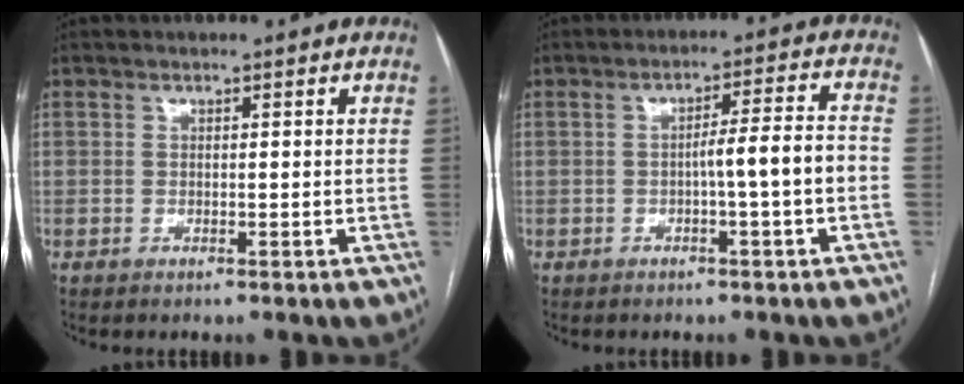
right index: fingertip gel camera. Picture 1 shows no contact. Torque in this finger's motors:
{"motor_torque": [0.78, -0.30, 0.53, 0.10]}